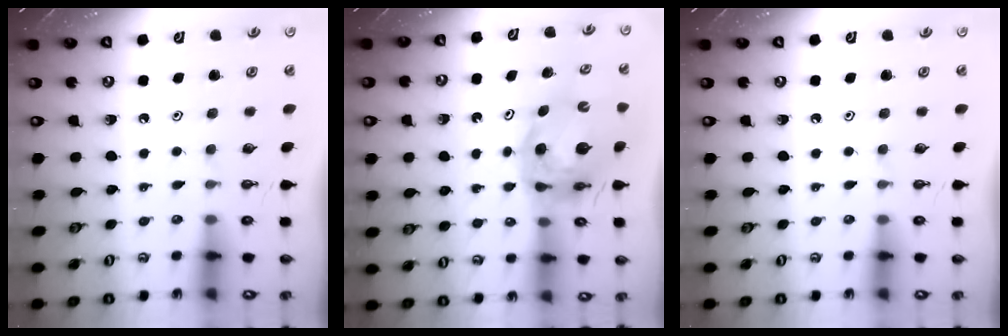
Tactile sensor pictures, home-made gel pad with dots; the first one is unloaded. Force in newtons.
{"total": 9.5, "press": 9.4, "slide": 1.4}
{"total": 0.0}